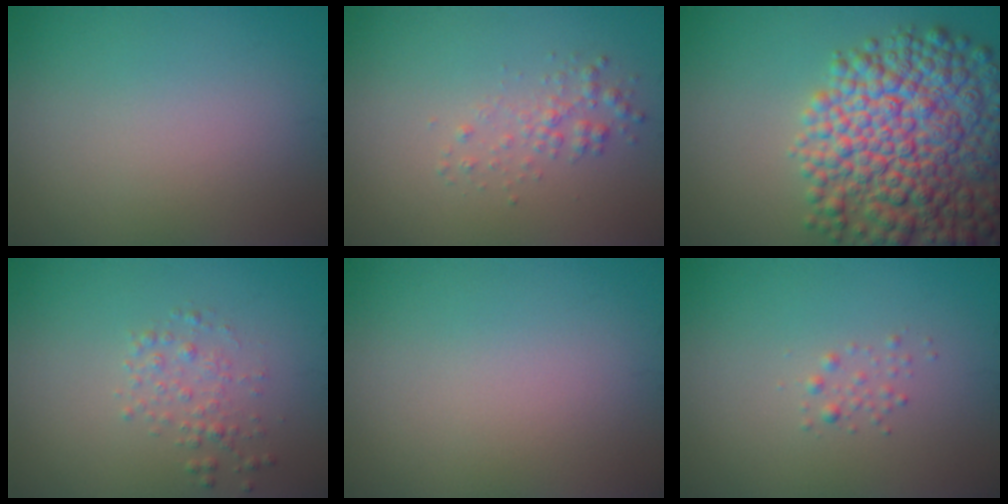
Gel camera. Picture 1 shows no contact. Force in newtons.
{"total": 1.6, "press": 1.6, "slide": 0.0}
{"total": 11.2, "press": 11.2, "slide": 0.4}
{"total": 1.6, "press": 1.6, "slide": 0.0}
{"total": 0.0}
{"total": 0.8, "press": 0.8, "slide": 0.1}